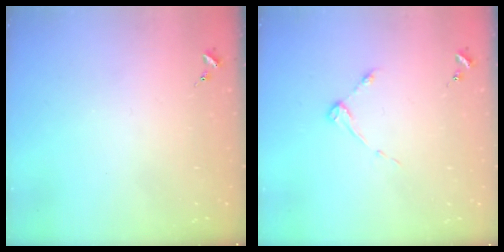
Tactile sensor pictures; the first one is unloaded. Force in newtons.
{"total": 3.7, "press": 3.7, "slide": 0.5}